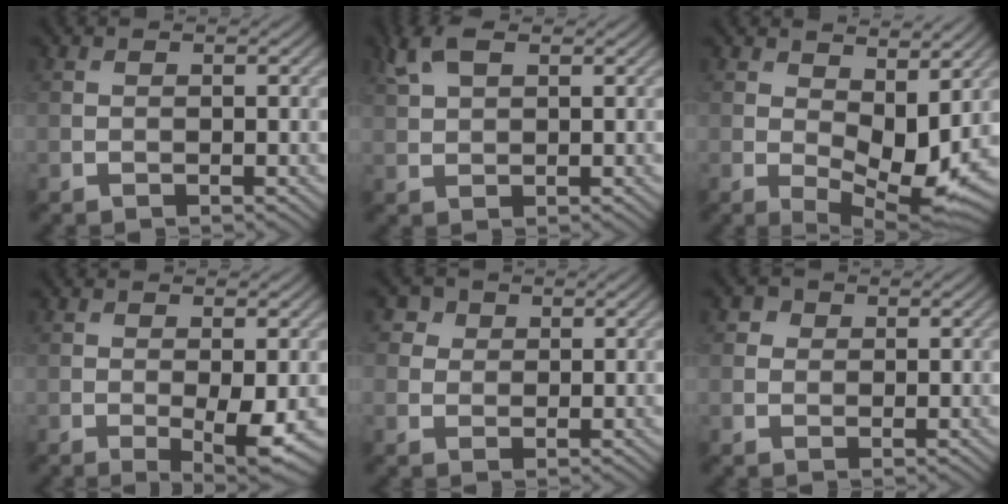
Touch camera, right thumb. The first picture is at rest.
{"total": 4.5, "force": [2.5, 2.0, 3.2], "torque": [-0.085, 0.015, 0.051]}
{"total": 9.2, "force": [2.1, 4.9, 7.5], "torque": [-0.124, -0.012, 0.037]}
{"total": 3.9, "force": [-0.5, 0.9, 3.7], "torque": [-0.066, -0.011, -0.004]}
{"total": 2.9, "force": [1.3, 2.4, 0.8], "torque": [-0.024, -0.004, 0.029]}
{"total": 1.7, "force": [0.7, 1.5, 0.5], "torque": [-0.006, -0.003, 0.008]}